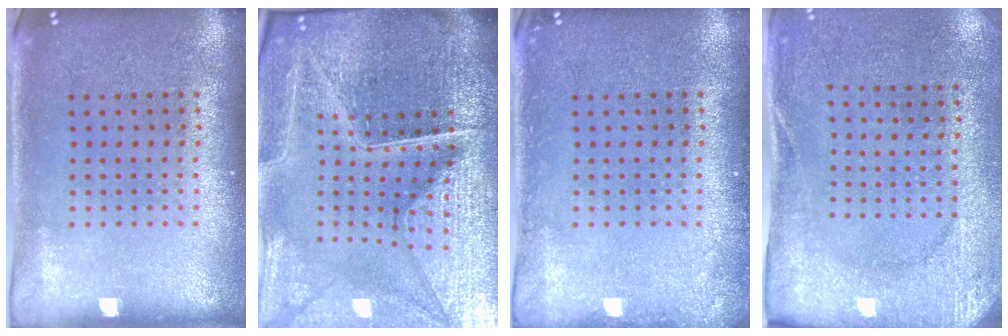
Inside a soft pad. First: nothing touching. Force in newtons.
{"total": 6.3, "press": 5.7, "slide": 2.6}
{"total": 1.1, "press": 1.1, "slide": 0.1}
{"total": 2.7, "press": 2.3, "slide": 1.3}